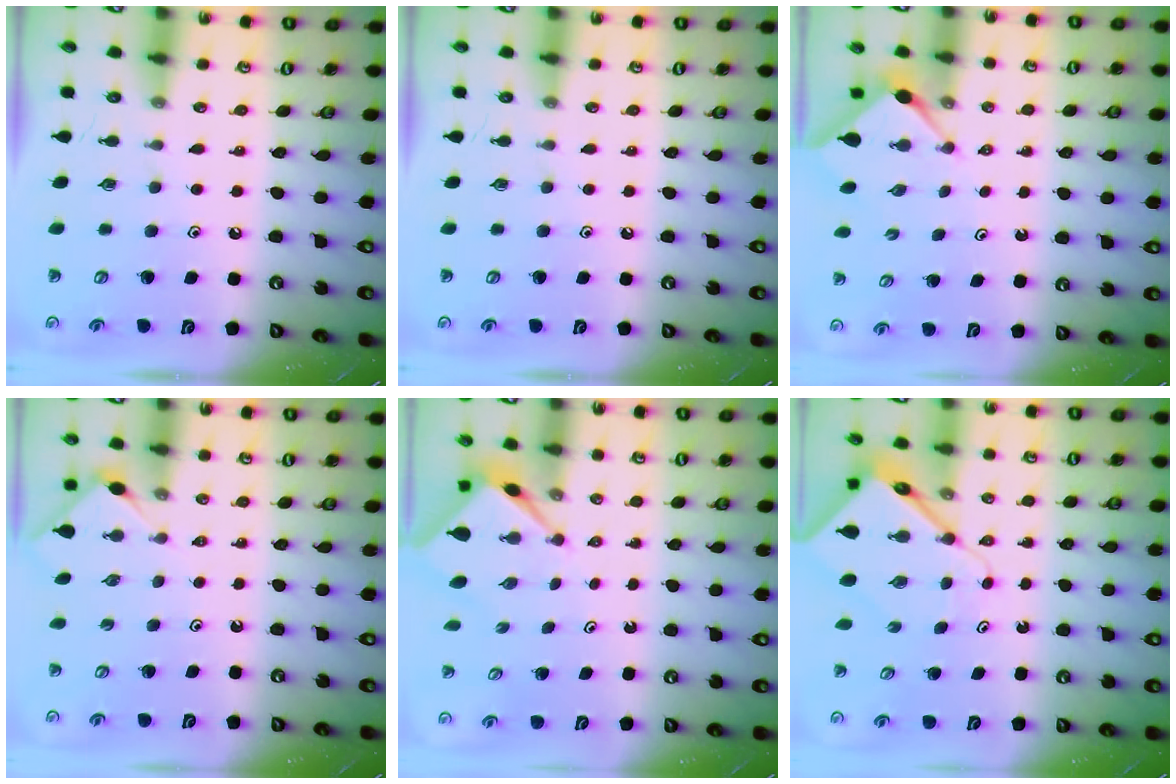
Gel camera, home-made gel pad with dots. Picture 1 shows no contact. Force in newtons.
{"total": 0.0}
{"total": 2.9, "press": 2.9, "slide": 0.4}
{"total": 2.7, "press": 2.6, "slide": 0.4}
{"total": 2.7, "press": 2.7, "slide": 0.1}
{"total": 8.8, "press": 8.7, "slide": 0.9}